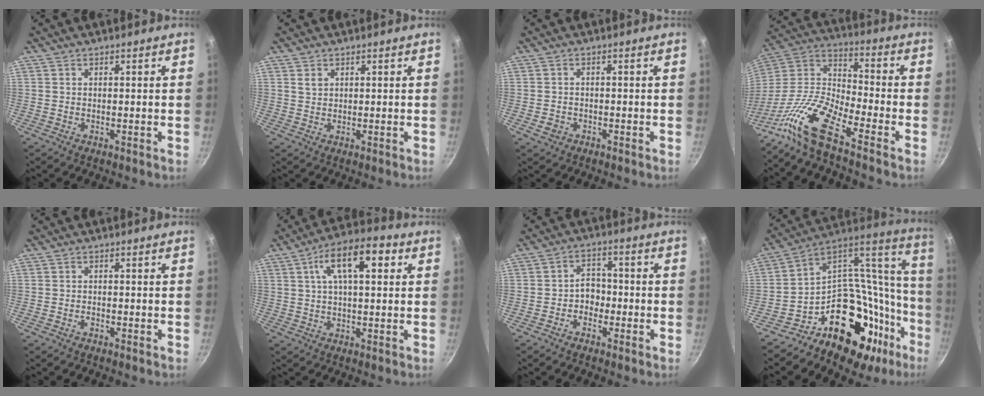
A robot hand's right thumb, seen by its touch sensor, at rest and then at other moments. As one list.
[{"total": 1.5, "force": [0.8, 1.0, 0.8], "torque": [-0.012, -0.004, 0.017]}, {"total": 1.9, "force": [-0.9, 1.4, 0.9], "torque": [-0.016, 0.009, -0.011]}, {"total": 13.7, "force": [-9.7, 3.1, 9.2], "torque": [-0.183, 0.077, -0.215]}, {"total": 0.7, "force": [-0.6, 0.2, 0.4], "torque": [-0.012, 0.006, -0.011]}, {"total": 12.4, "force": [3.8, 5.5, 10.4], "torque": [-0.158, 0.021, 0.053]}, {"total": 4.8, "force": [-1.8, 3.6, 2.5], "torque": [-0.010, 0.026, -0.032]}, {"total": 31.5, "force": [-13.7, 22.1, 17.7], "torque": [-0.177, 0.117, -0.201]}]